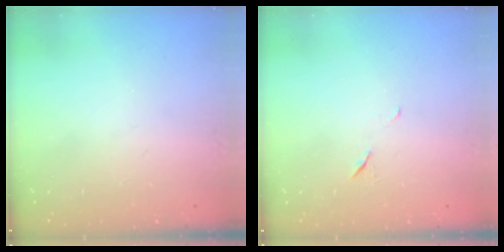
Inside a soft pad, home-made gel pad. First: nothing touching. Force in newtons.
{"total": 3.8, "press": 3.4, "slide": 1.7}